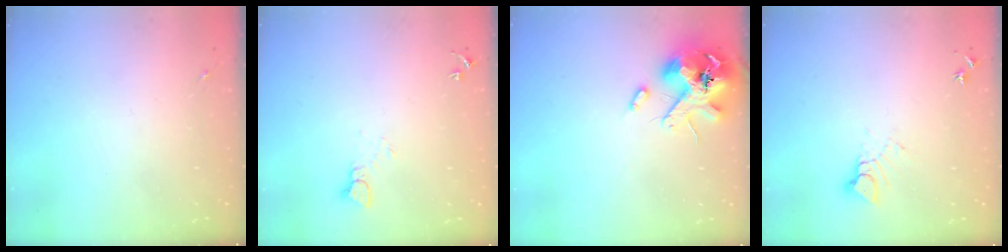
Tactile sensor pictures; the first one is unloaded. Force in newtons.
{"total": 3.4, "press": 3.4, "slide": 0.2}
{"total": 15.2, "press": 15.1, "slide": 2.0}
{"total": 4.0, "press": 4.0, "slide": 0.3}